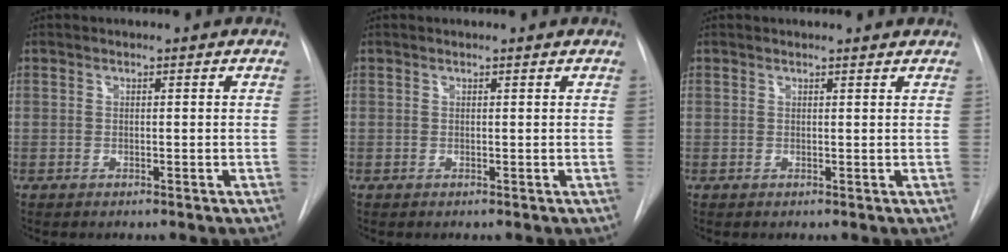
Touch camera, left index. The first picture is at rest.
{"total": 0.7, "force": [0.7, 0.0, 0.1], "torque": [-0.007, 0.002, 0.008]}
{"total": 2.5, "force": [2.4, 0.2, 0.3], "torque": [-0.008, 0.003, 0.021]}